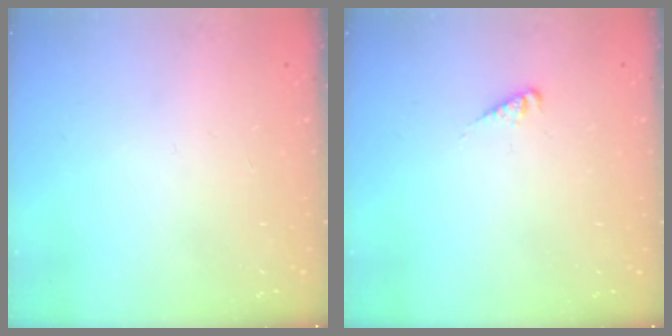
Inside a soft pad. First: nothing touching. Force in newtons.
{"total": 1.1, "press": 1.0, "slide": 0.2}